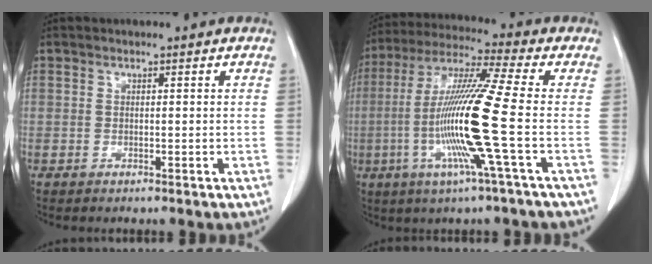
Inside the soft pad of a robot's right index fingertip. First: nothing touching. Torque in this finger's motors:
{"motor_torque": [2.14, 0.00, 1.06, 0.21]}